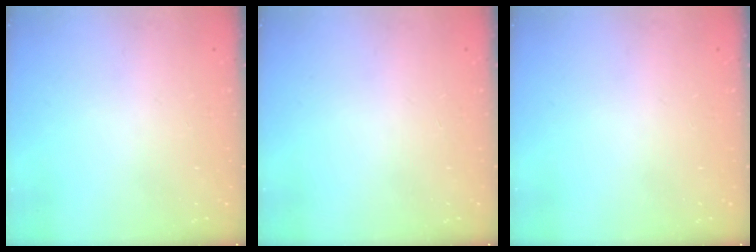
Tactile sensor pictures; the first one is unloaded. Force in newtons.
{"total": 0.0}
{"total": 0.0}